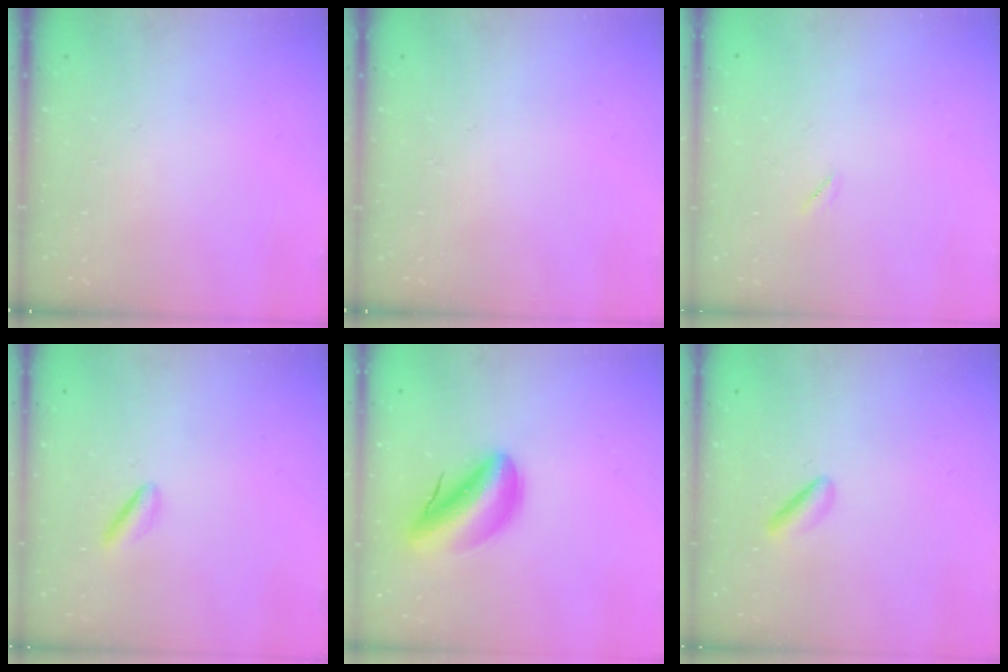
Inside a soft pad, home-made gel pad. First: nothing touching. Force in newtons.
{"total": 0.0}
{"total": 1.6, "press": 1.6, "slide": 0.1}
{"total": 2.8, "press": 2.7, "slide": 0.8}
{"total": 10.2, "press": 9.7, "slide": 3.0}
{"total": 2.3, "press": 2.1, "slide": 0.9}